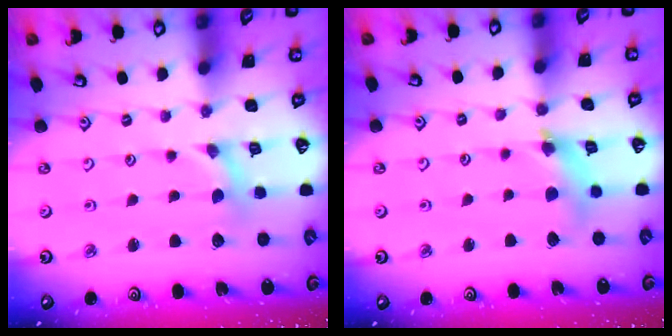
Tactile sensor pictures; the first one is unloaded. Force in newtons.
{"total": 9.9, "press": 9.8, "slide": 1.1}